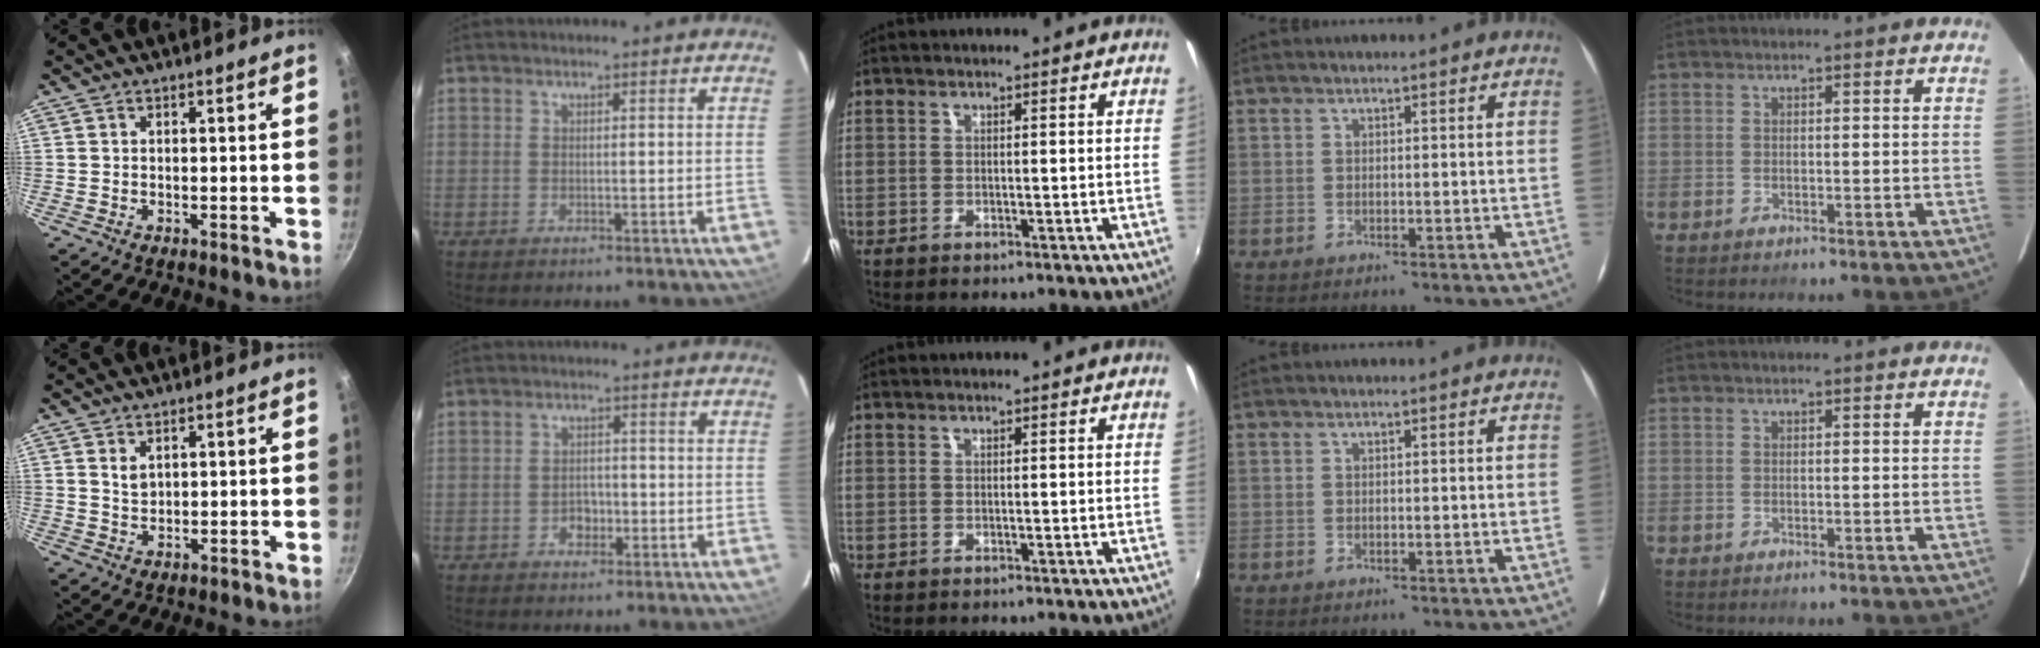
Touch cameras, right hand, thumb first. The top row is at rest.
{"thumb": {"total": 2.6, "force": [1.2, 1.6, 1.6], "torque": [-0.025, -0.005, 0.025]}, "index": {"total": 3.0, "force": [-1.2, 2.3, 1.4], "torque": [-0.028, 0.008, -0.014]}}